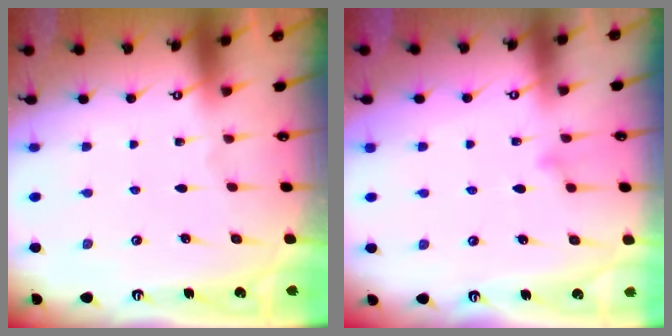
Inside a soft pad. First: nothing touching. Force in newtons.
{"total": 7.3, "press": 7.2, "slide": 0.6}